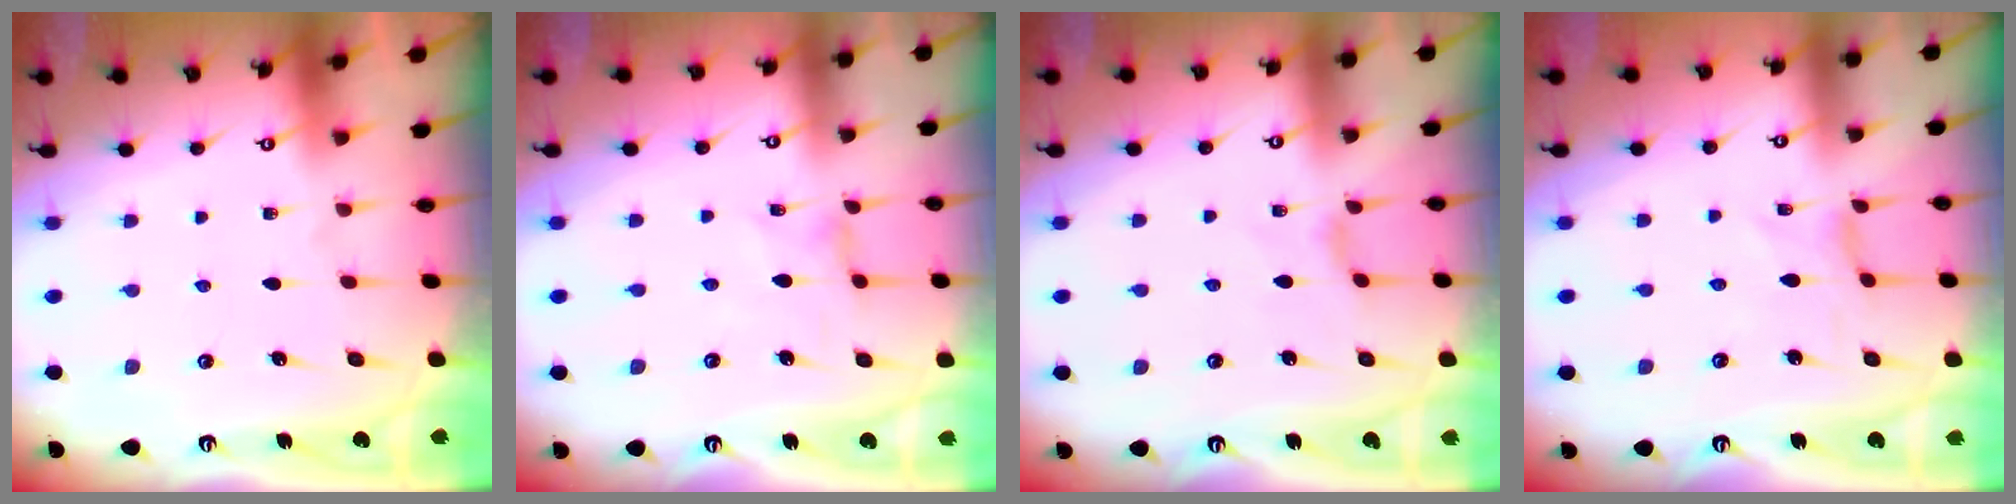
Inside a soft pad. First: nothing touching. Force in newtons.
{"total": 1.2, "press": 1.2, "slide": 0.1}
{"total": 1.1, "press": 1.1, "slide": 0.4}
{"total": 0.0}